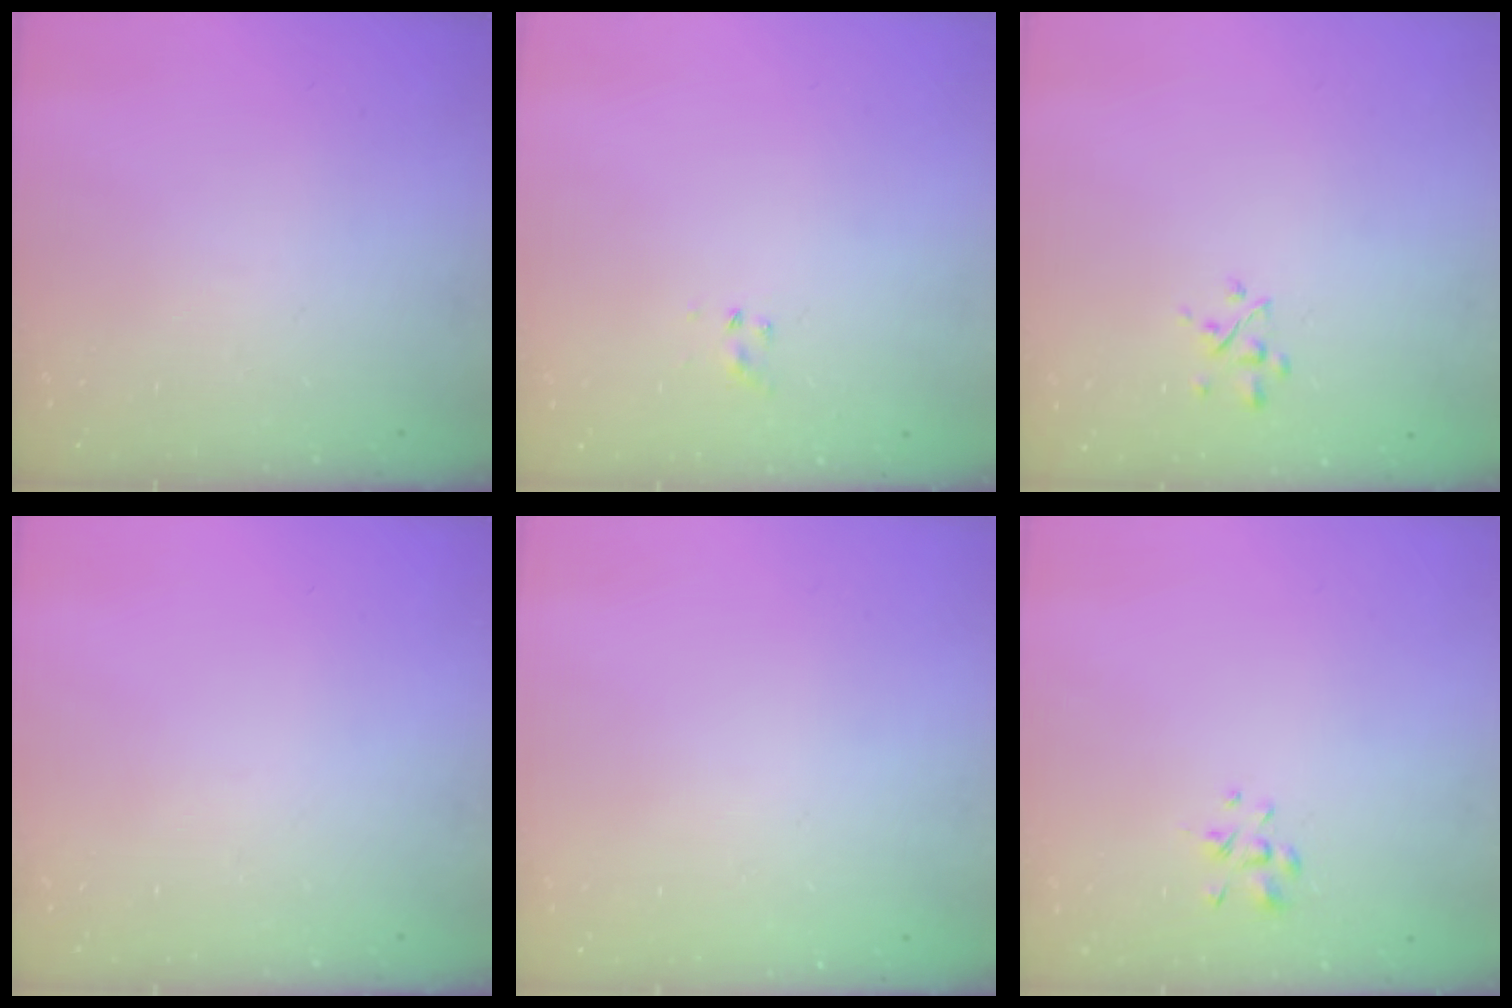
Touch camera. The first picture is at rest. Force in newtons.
{"total": 1.0, "press": 0.9, "slide": 0.4}
{"total": 2.8, "press": 2.7, "slide": 0.8}
{"total": 0.0}
{"total": 1.8, "press": 1.8, "slide": 0.2}
{"total": 1.3, "press": 1.1, "slide": 0.5}